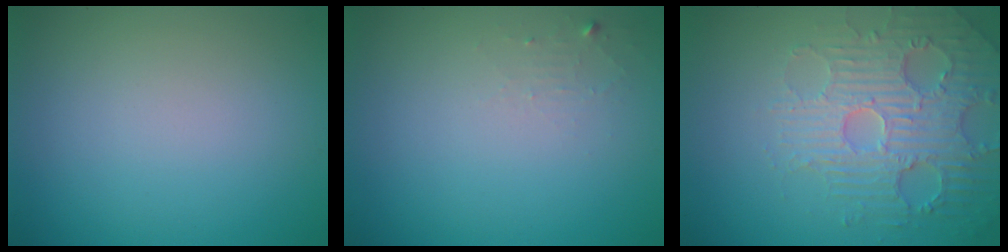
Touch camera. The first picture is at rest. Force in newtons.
{"total": 1.0, "press": 1.0, "slide": 0.1}
{"total": 4.5, "press": 4.5, "slide": 0.9}